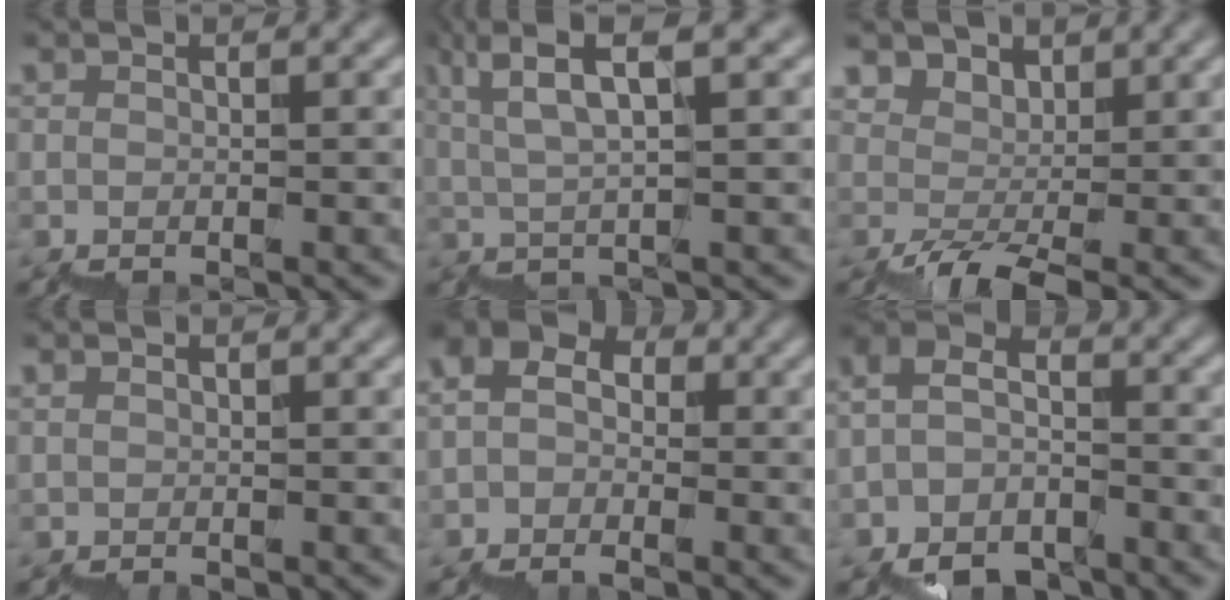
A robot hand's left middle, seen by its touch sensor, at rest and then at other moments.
{"total": 5.7, "force": [4.0, 0.7, 4.0], "torque": [-0.058, 0.018, 0.072]}
{"total": 1.6, "force": [0.8, 1.3, 0.5], "torque": [-0.015, 0.007, 0.014]}
{"total": 0.0}
{"total": 3.8, "force": [-0.5, 2.9, 2.5], "torque": [-0.048, 0.011, -0.010]}
{"total": 4.9, "force": [-2.8, 3.2, 2.4], "torque": [-0.050, 0.013, -0.059]}